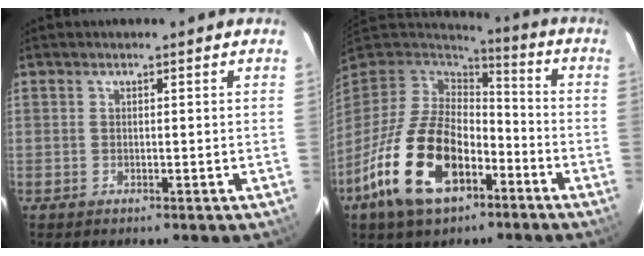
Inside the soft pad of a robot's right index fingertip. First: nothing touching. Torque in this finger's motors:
{"motor_torque": [2.01, -0.13, 1.05, 0.17]}